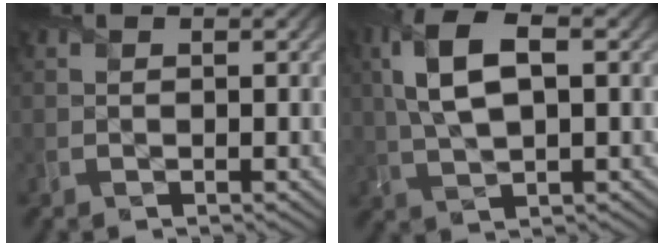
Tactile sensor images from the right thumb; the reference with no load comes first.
{"total": 9.9, "force": [1.9, 4.5, 8.6], "torque": [-0.205, 0.013, 0.030]}